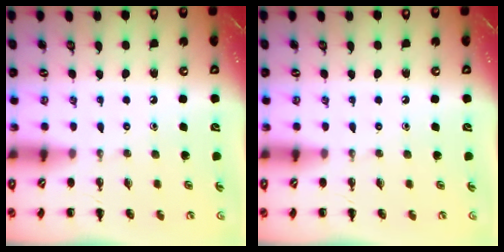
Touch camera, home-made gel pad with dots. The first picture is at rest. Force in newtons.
{"total": 0.0}